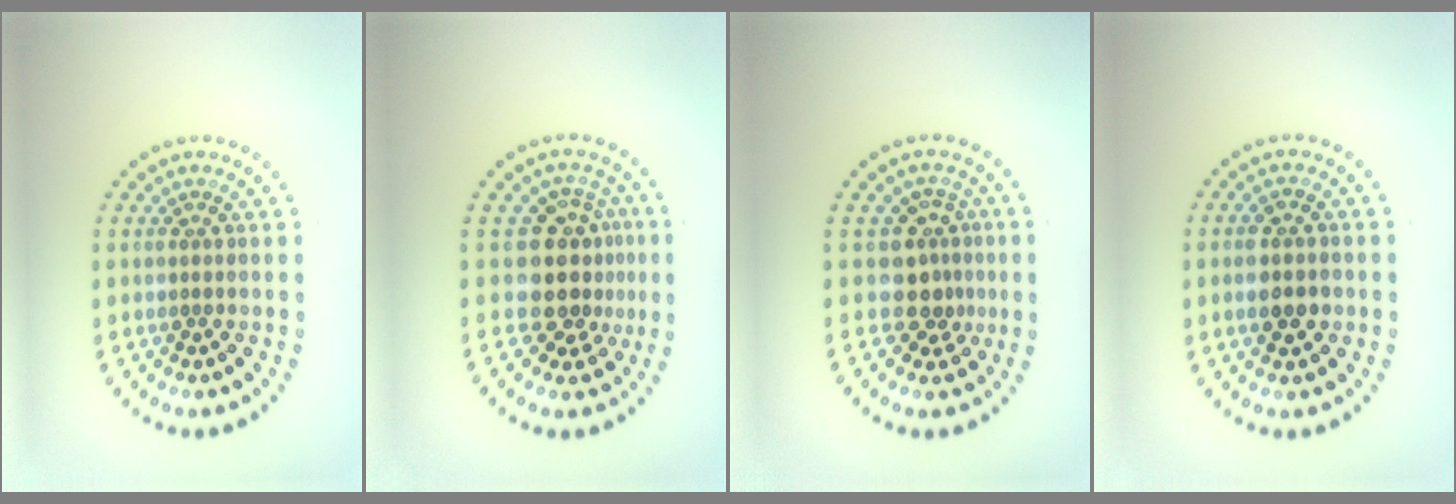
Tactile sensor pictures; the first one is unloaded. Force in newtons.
{"total": 4.3, "press": 3.4, "slide": 2.6}
{"total": 2.9, "press": 2.2, "slide": 1.9}
{"total": 2.5, "press": 2.5, "slide": 0.3}